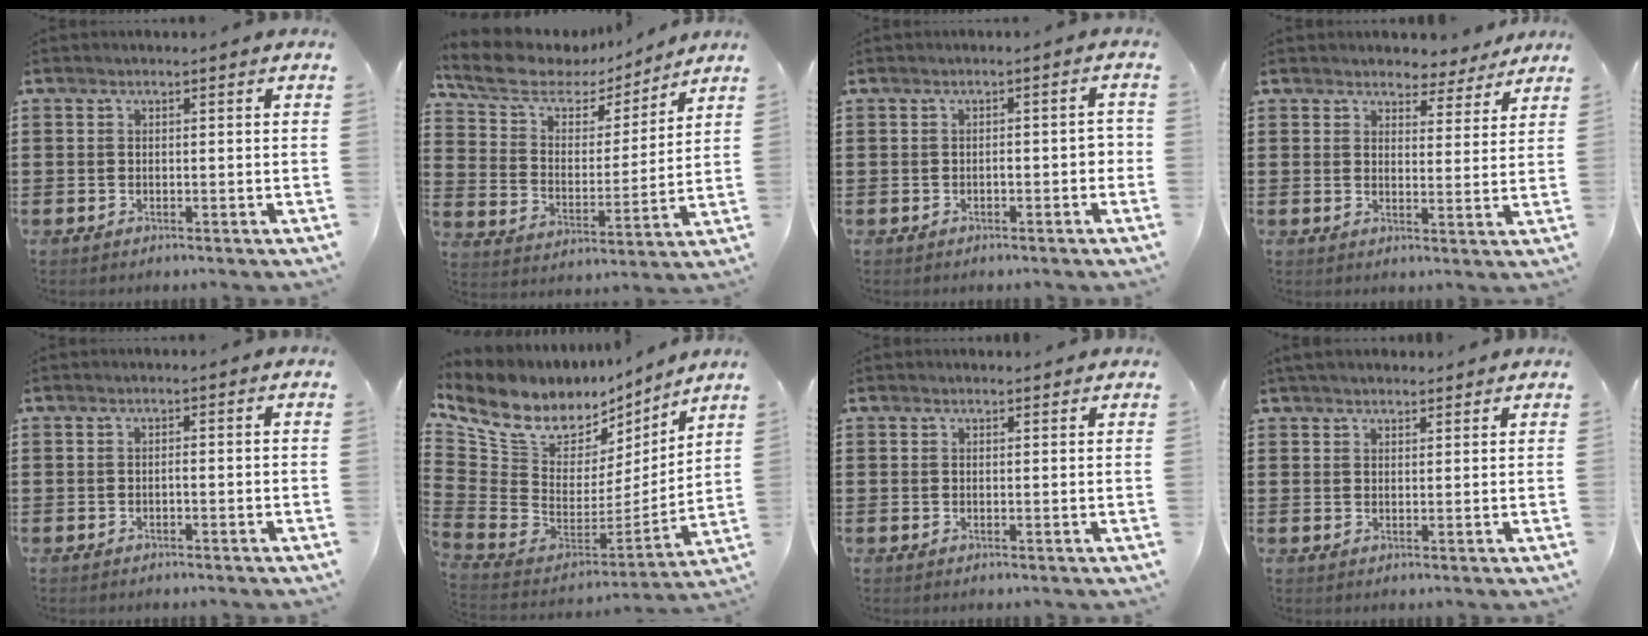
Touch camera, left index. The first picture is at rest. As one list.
[{"total": 8.0, "force": [6.3, 3.4, 3.5], "torque": [-0.102, -0.029, 0.109]}, {"total": 1.7, "force": [-0.6, 0.5, 1.4], "torque": [-0.027, 0.002, -0.013]}, {"total": 3.9, "force": [3.7, 1.1, 0.2], "torque": [-0.013, -0.015, 0.066]}, {"total": 0.5, "force": [-0.3, 0.1, 0.4], "torque": [-0.009, -0.001, -0.007]}, {"total": 9.0, "force": [6.5, 5.3, 3.4], "torque": [-0.118, -0.055, 0.115]}, {"total": 0.8, "force": [0.8, 0.2, 0.0], "torque": [-0.001, 0.001, 0.015]}, {"total": 2.6, "force": [2.4, 0.7, 0.6], "torque": [-0.017, 0.002, 0.047]}]